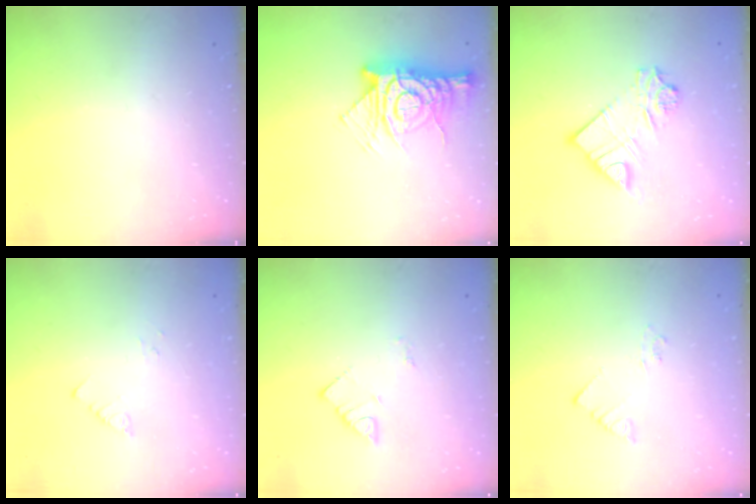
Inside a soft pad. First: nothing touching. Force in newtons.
{"total": 12.2, "press": 12.1, "slide": 1.4}
{"total": 13.3, "press": 13.3, "slide": 1.4}
{"total": 1.9, "press": 1.9, "slide": 0.2}
{"total": 2.7, "press": 2.7, "slide": 0.4}
{"total": 2.2, "press": 2.2, "slide": 0.1}